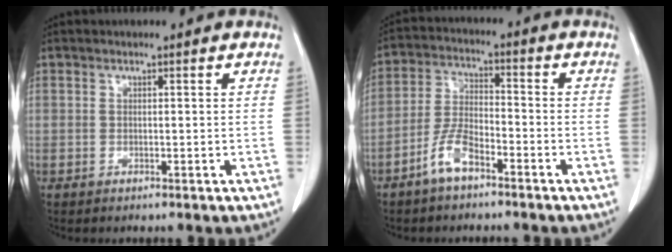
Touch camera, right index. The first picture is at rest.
{"total": 6.5, "force": [-4.3, 2.0, 4.4], "torque": [-0.098, 0.004, -0.086]}